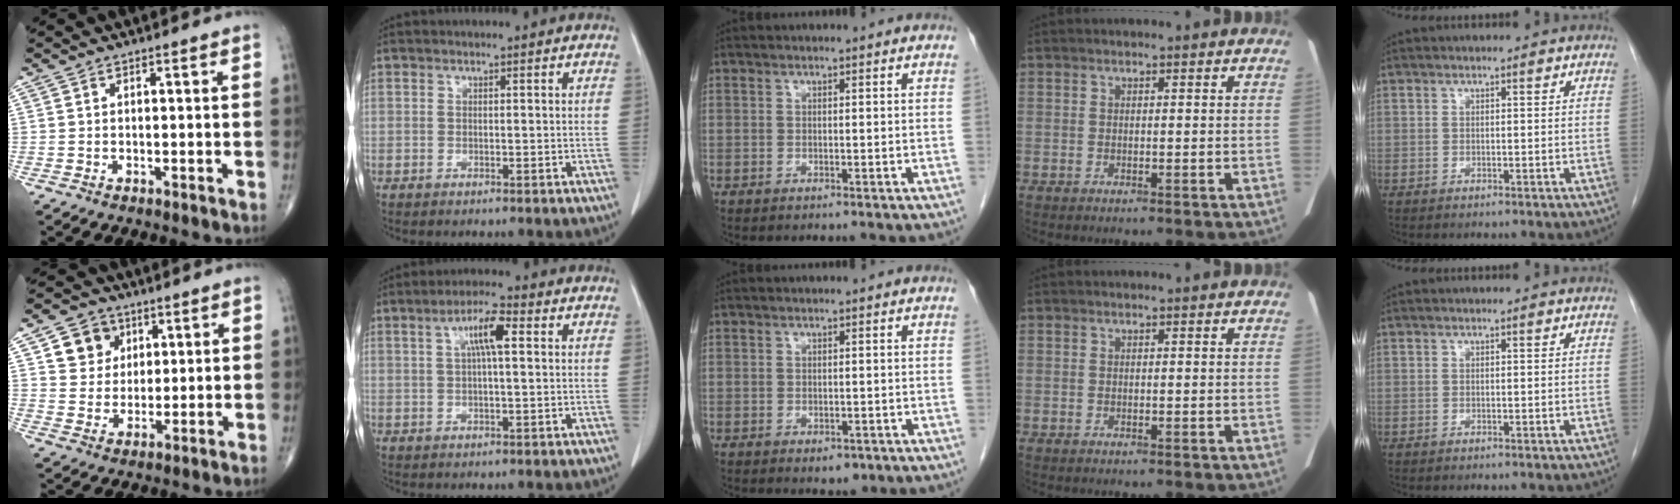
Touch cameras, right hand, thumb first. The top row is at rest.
{"thumb": {"total": 8.0, "force": [3.3, 6.9, 2.3], "torque": [-0.007, -0.010, 0.057]}, "index": {"total": 6.3, "force": [1.7, 1.4, 5.9], "torque": [-0.112, 0.016, 0.032]}, "middle": {"total": 1.6, "force": [-0.9, 1.0, 0.9], "torque": [-0.009, 0.002, -0.005]}}